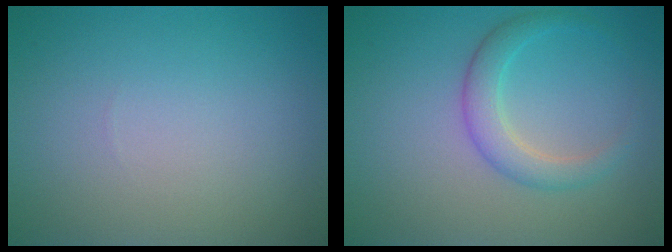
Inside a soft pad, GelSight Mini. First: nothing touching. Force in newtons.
{"total": 2.8, "press": 2.8, "slide": 0.0}